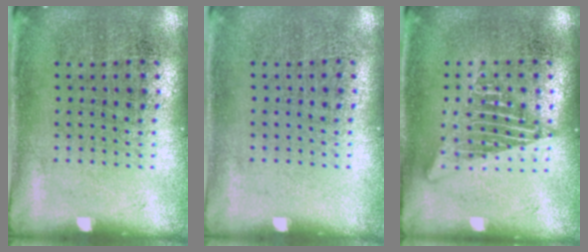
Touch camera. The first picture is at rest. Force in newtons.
{"total": 0.0}
{"total": 2.6, "press": 2.6, "slide": 0.3}